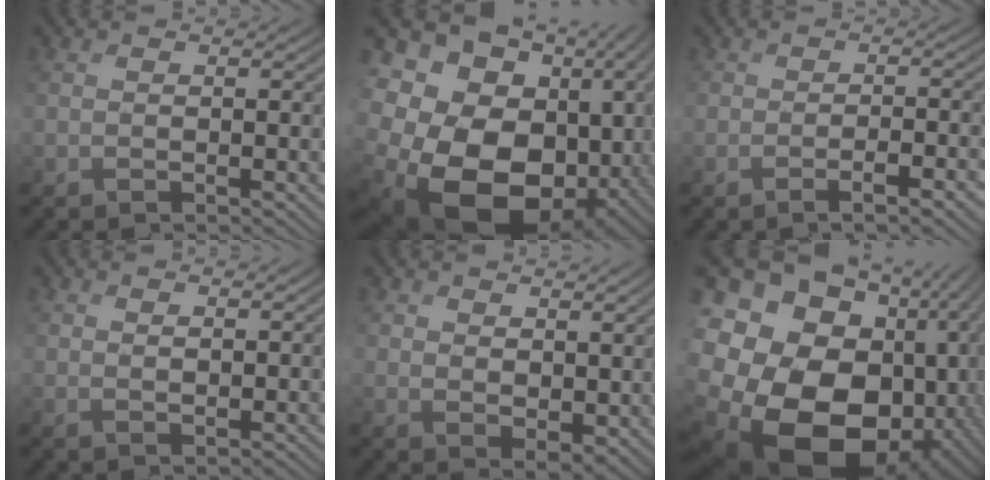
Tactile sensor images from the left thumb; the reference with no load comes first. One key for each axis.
{"total": 22.1, "fx": -3.7, "fy": 17.0, "fz": 13.5, "tx": -0.292, "ty": -0.045, "tz": -0.058}
{"total": 3.5, "fx": -2.4, "fy": 0.7, "fz": 2.5, "tx": -0.040, "ty": -0.001, "tz": -0.036}
{"total": 1.5, "fx": 1.3, "fy": 0.3, "fz": 0.8, "tx": -0.013, "ty": -0.004, "tz": 0.027}
{"total": 5.9, "fx": 3.4, "fy": 3.5, "fz": 3.3, "tx": -0.085, "ty": -0.011, "tz": 0.078}
{"total": 24.0, "fx": -6.7, "fy": 18.6, "fz": 13.5, "tx": -0.296, "ty": -0.047, "tz": -0.131}